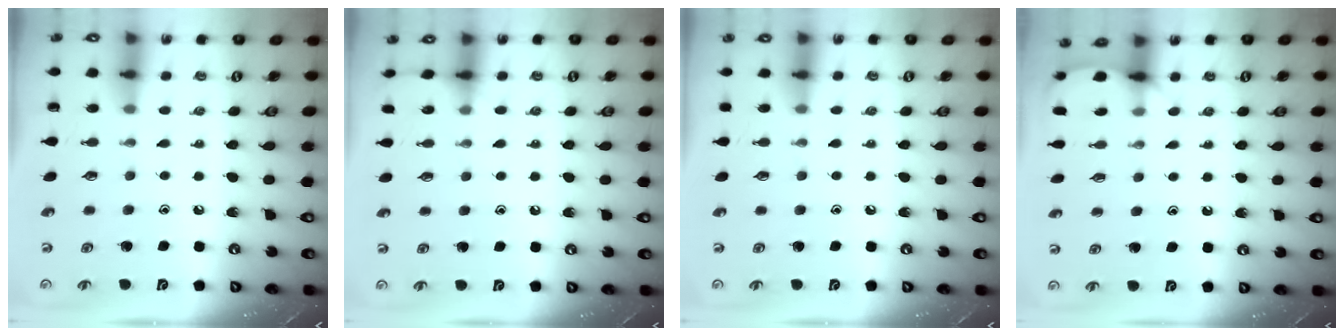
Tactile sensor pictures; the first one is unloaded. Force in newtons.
{"total": 5.9, "press": 5.9, "slide": 0.8}
{"total": 3.5, "press": 3.5, "slide": 0.6}
{"total": 5.8, "press": 5.7, "slide": 0.4}